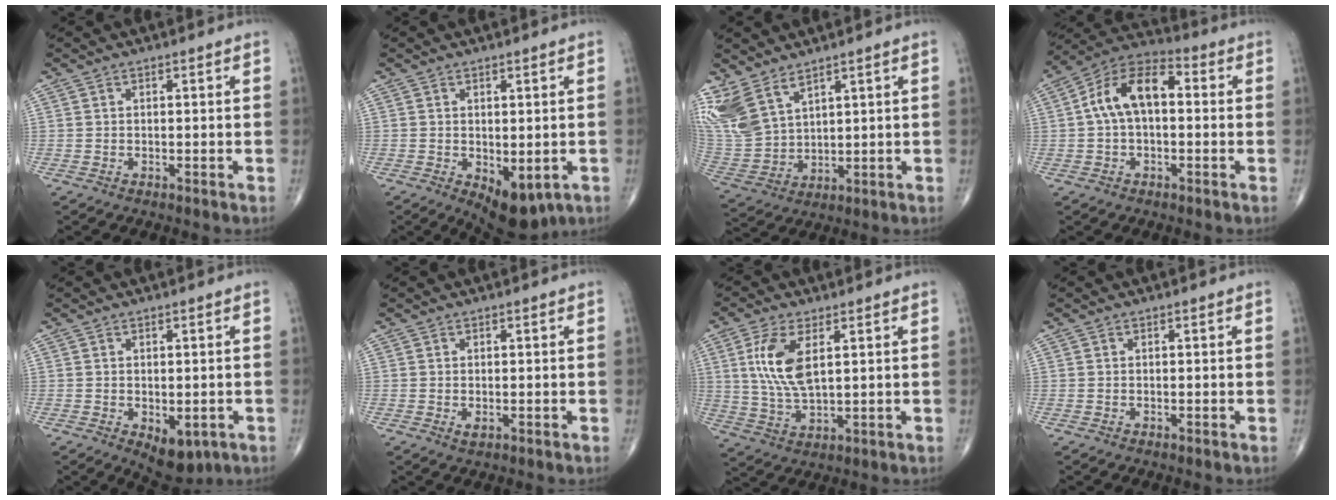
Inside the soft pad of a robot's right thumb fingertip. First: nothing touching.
{"total": 7.8, "force": [-2.4, 4.0, 6.2], "torque": [-0.067, -0.004, -0.017]}
{"total": 11.7, "force": [7.8, 6.0, 6.4], "torque": [-0.143, -0.029, 0.182]}
{"total": 11.7, "force": [0.9, 6.8, 9.5], "torque": [-0.166, 0.039, 0.002]}
{"total": 6.4, "force": [-2.1, 3.6, 4.8], "torque": [-0.052, -0.002, -0.015]}
{"total": 1.2, "force": [-0.2, 0.7, 1.0], "torque": [-0.017, -0.004, -0.003]}
{"total": 9.8, "force": [2.8, 4.2, 8.4], "torque": [-0.179, -0.011, 0.060]}
{"total": 0.0}